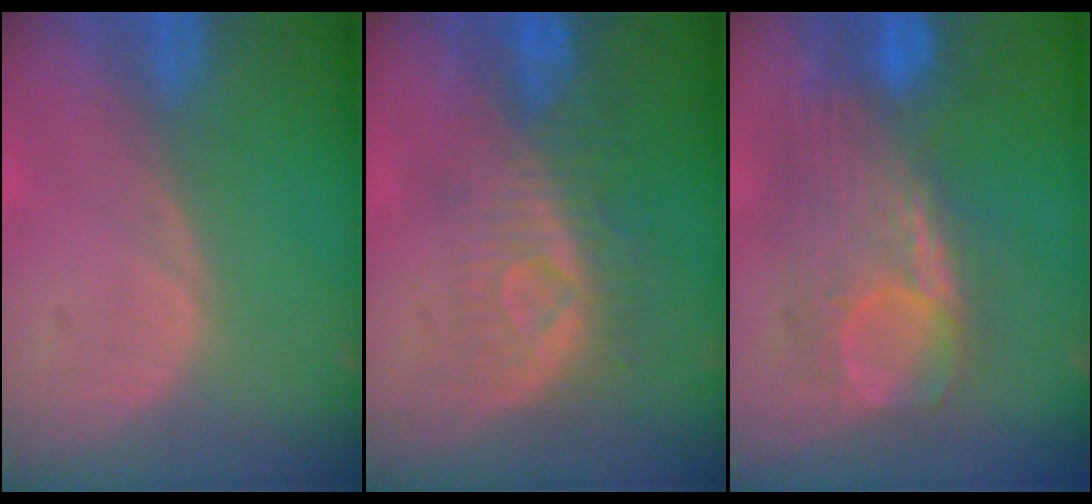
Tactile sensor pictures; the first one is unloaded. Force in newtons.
{"total": 8.3, "press": 7.5, "slide": 3.6}
{"total": 9.1, "press": 9.0, "slide": 1.4}